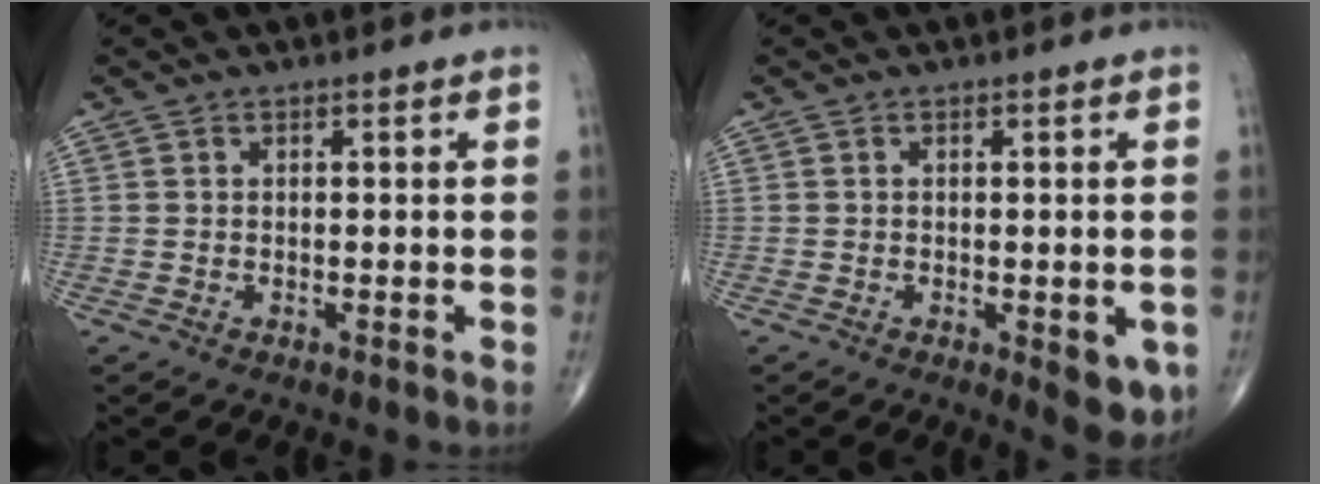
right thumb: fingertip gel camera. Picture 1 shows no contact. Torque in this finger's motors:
{"motor_torque": [0.75, 0.91, 0.71, -0.30, 0.16]}